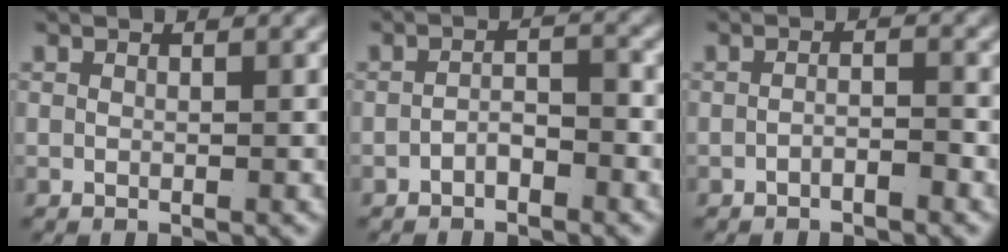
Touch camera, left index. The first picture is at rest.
{"total": 2.0, "force": [-1.5, 0.7, 1.1], "torque": [-0.011, -0.006, -0.026]}
{"total": 1.5, "force": [-1.3, 0.2, 0.7], "torque": [-0.006, -0.001, -0.025]}